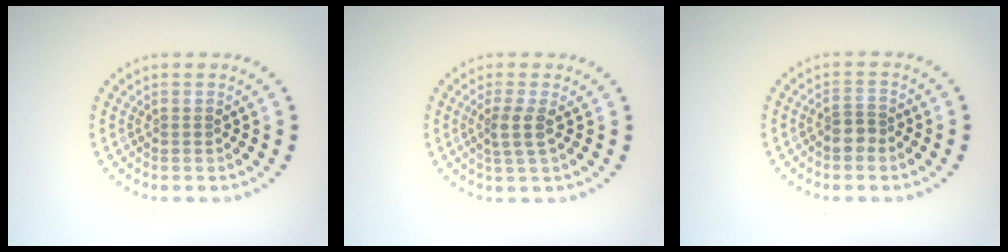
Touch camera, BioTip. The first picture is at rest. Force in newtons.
{"total": 1.8, "press": 1.5, "slide": 1.1}
{"total": 1.9, "press": 1.6, "slide": 0.9}